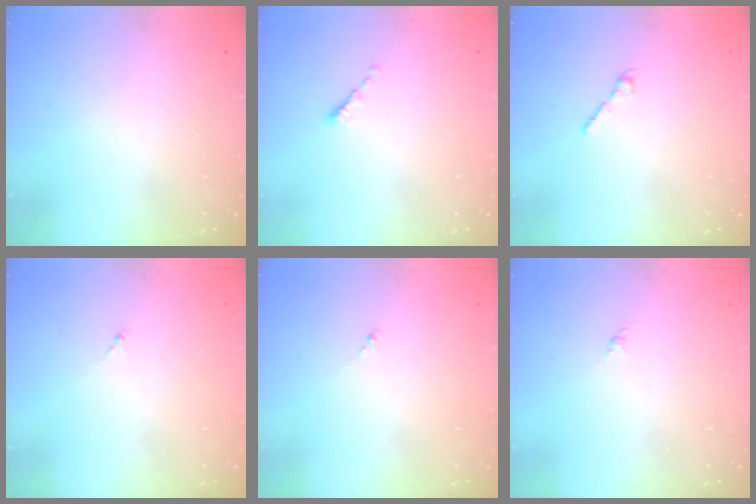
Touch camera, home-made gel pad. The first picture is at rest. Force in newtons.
{"total": 0.6, "press": 0.5, "slide": 0.3}
{"total": 2.5, "press": 2.4, "slide": 0.7}
{"total": 0.0}
{"total": 0.0}
{"total": 0.0}